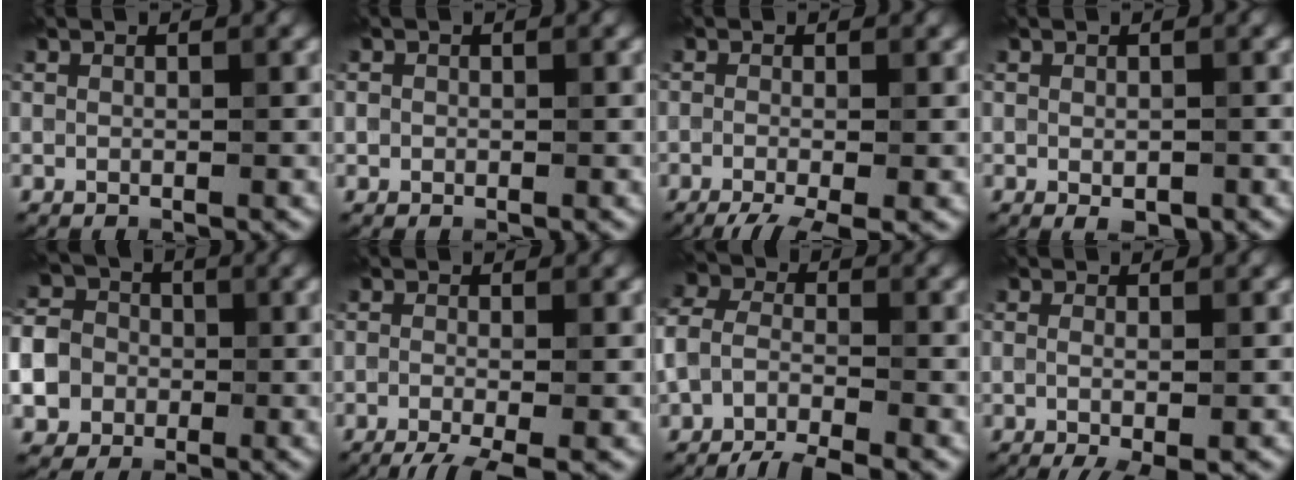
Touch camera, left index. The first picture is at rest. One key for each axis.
{"total": 0.6, "fx": 0.0, "fy": 0.6, "fz": 0.1, "tx": 0.002, "ty": -0.003, "tz": -0.003}
{"total": 4.7, "fx": -2.6, "fy": 1.3, "fz": 3.6, "tx": -0.053, "ty": -0.011, "tz": -0.045}
{"total": 1.6, "fx": -0.5, "fy": 0.9, "fz": 1.3, "tx": -0.017, "ty": -0.006, "tz": -0.005}
{"total": 12.9, "fx": -4.2, "fy": 11.4, "fz": 4.5, "tx": -0.115, "ty": -0.025, "tz": -0.101}
{"total": 4.8, "fx": -2.6, "fy": 1.4, "fz": 3.7, "tx": -0.050, "ty": -0.010, "tz": -0.045}
{"total": 6.9, "fx": -4.0, "fy": 3.4, "fz": 4.5, "tx": -0.091, "ty": -0.010, "tz": -0.071}
{"total": 3.2, "fx": -1.0, "fy": 0.8, "fz": 2.9, "tx": -0.040, "ty": -0.009, "tz": -0.012}